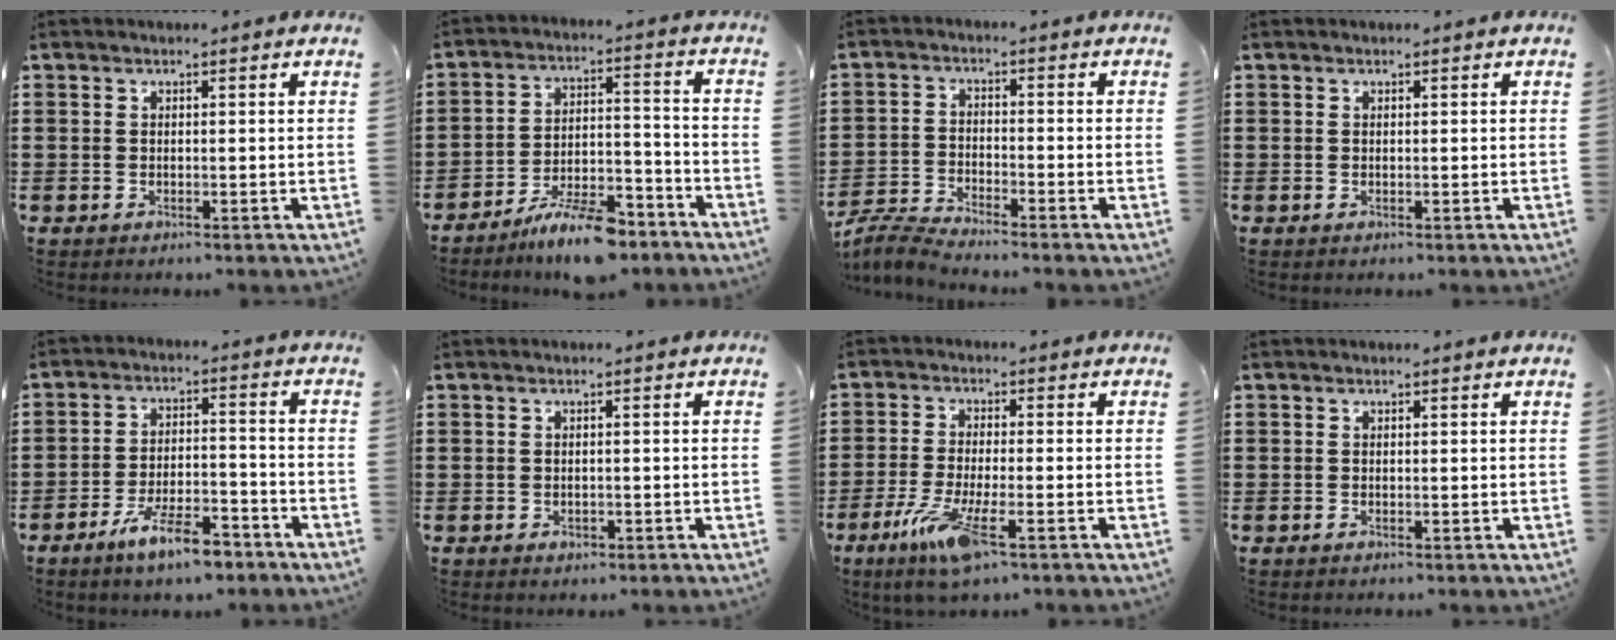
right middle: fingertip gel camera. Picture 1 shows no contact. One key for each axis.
{"total": 9.4, "fx": -8.0, "fy": 1.9, "fz": 4.5, "tx": -0.070, "ty": 0.024, "tz": -0.148}
{"total": 4.4, "fx": -4.2, "fy": 0.0, "fz": 1.1, "tx": -0.036, "ty": -0.005, "tz": -0.090}
{"total": 0.0}
{"total": 8.3, "fx": -6.3, "fy": 2.0, "fz": 5.1, "tx": -0.095, "ty": 0.007, "tz": -0.118}
{"total": 0.7, "fx": -0.4, "fy": 0.5, "fz": 0.3, "tx": -0.008, "ty": -0.002, "tz": -0.008}
{"total": 7.9, "fx": -4.1, "fy": 1.4, "fz": 6.6, "tx": -0.142, "ty": -0.015, "tz": -0.075}
{"total": 0.0}